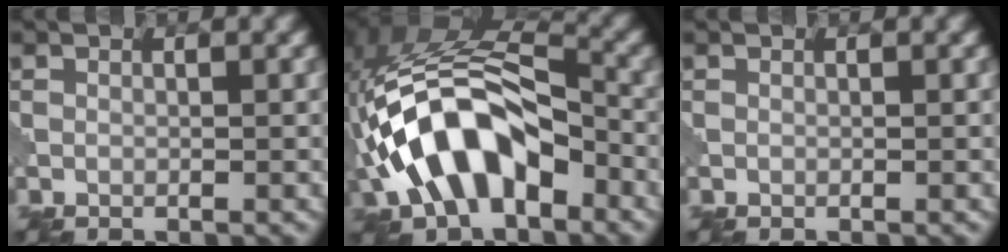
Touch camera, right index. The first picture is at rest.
{"total": 10.2, "force": [-3.8, 5.4, 7.7], "torque": [-0.146, 0.018, -0.074]}
{"total": 0.0}